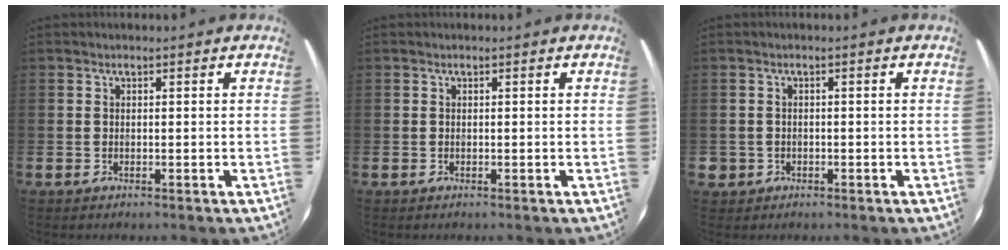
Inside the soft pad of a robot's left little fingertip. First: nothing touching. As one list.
[{"total": 0.0}, {"total": 1.1, "force": [-0.3, 1.0, 0.2], "torque": [-0.007, 0.007, -0.010]}]